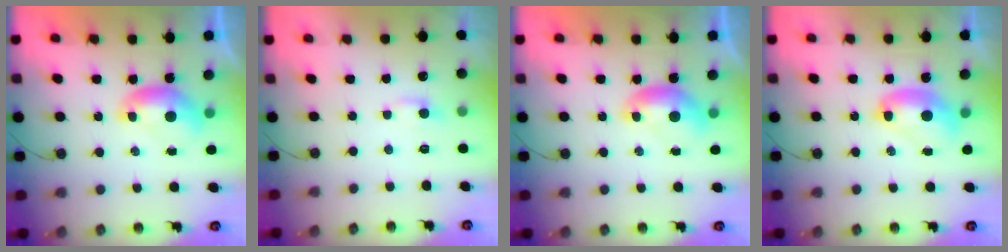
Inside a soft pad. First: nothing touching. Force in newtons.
{"total": 1.4, "press": 1.3, "slide": 0.5}
{"total": 0.0}
{"total": 2.6, "press": 2.6, "slide": 0.2}